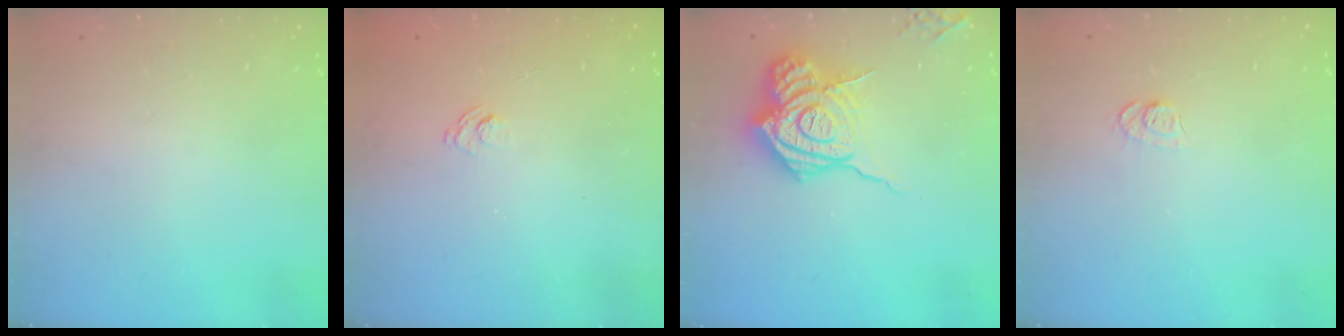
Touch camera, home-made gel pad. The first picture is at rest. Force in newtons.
{"total": 2.4, "press": 2.0, "slide": 1.2}
{"total": 21.5, "press": 21.4, "slide": 2.2}
{"total": 5.9, "press": 5.9, "slide": 0.7}